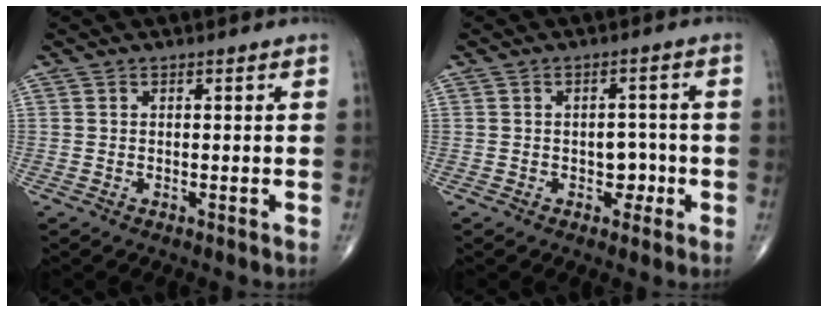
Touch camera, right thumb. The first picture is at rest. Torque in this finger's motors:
{"motor_torque": [2.88, 2.13, 0.67, -0.29, 0.01]}